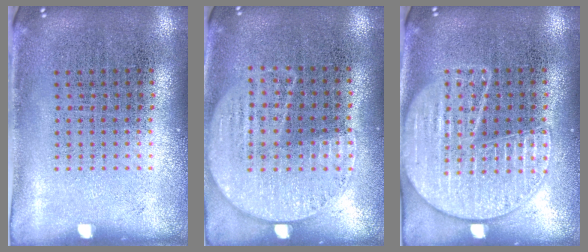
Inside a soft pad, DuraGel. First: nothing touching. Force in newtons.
{"total": 1.2, "press": 1.0, "slide": 0.6}
{"total": 1.9, "press": 1.9, "slide": 0.2}